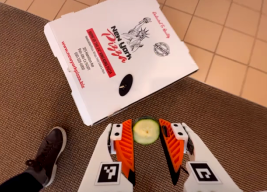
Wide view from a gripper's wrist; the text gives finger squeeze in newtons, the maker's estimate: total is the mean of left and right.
{"total": 8.2, "left": 8.5, "right": 7.9}